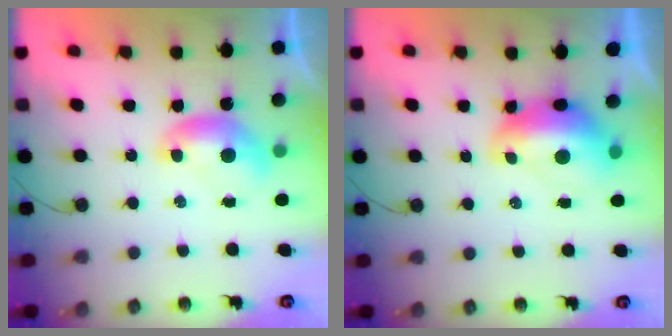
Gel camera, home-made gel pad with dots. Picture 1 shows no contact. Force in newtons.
{"total": 2.9, "press": 2.9, "slide": 0.7}